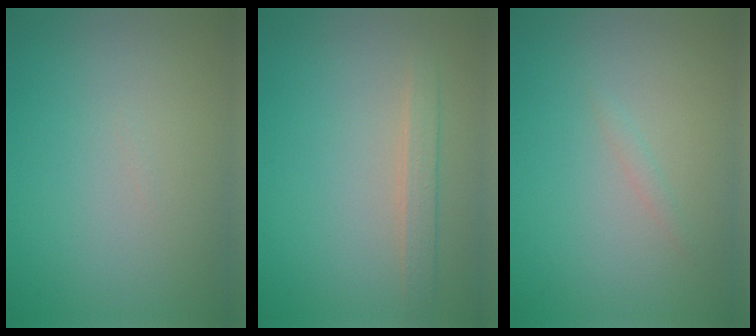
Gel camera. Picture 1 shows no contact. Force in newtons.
{"total": 1.8, "press": 1.8, "slide": 0.1}
{"total": 0.7, "press": 0.7, "slide": 0.1}